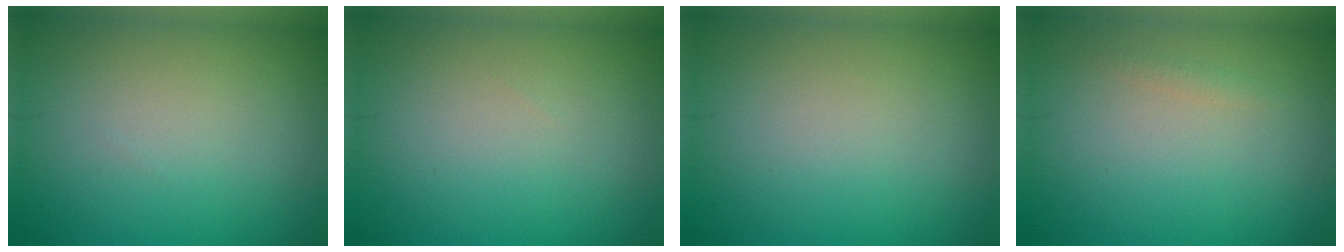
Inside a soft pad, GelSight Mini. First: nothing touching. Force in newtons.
{"total": 0.0}
{"total": 0.0}
{"total": 0.6, "press": 0.6, "slide": 0.0}